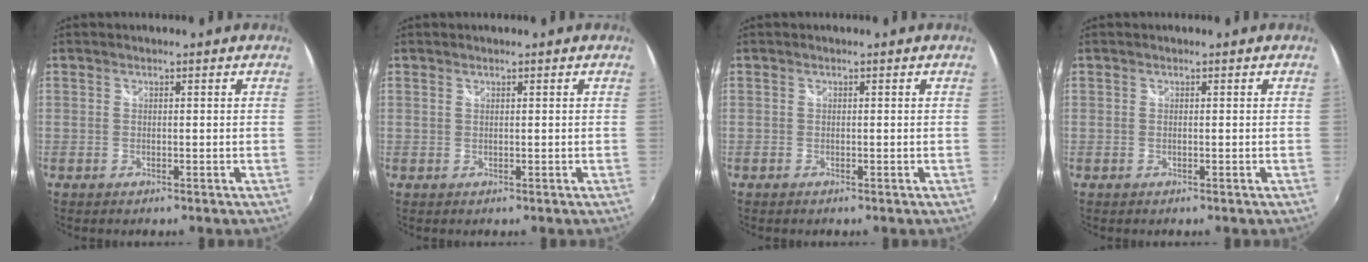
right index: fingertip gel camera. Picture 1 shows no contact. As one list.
[{"total": 0.0}, {"total": 0.0}, {"total": 0.0}]